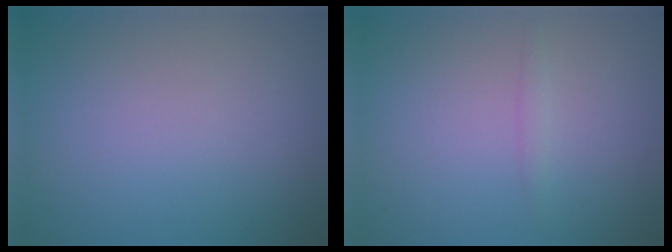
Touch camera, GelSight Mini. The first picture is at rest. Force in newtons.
{"total": 0.7, "press": 0.7, "slide": 0.0}